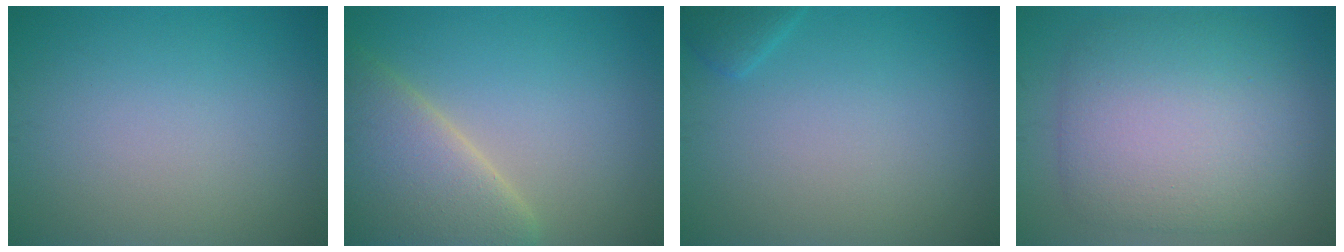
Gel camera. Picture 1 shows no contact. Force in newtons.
{"total": 7.7, "press": 7.7, "slide": 0.7}
{"total": 1.3, "press": 1.3, "slide": 0.1}
{"total": 9.2, "press": 9.1, "slide": 0.4}